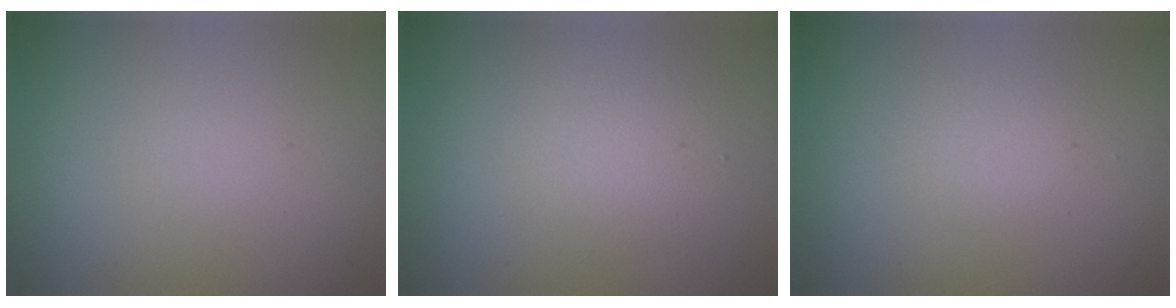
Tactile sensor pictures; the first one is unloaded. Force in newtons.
{"total": 3.9, "press": 3.9, "slide": 0.4}
{"total": 1.3, "press": 1.3, "slide": 0.1}